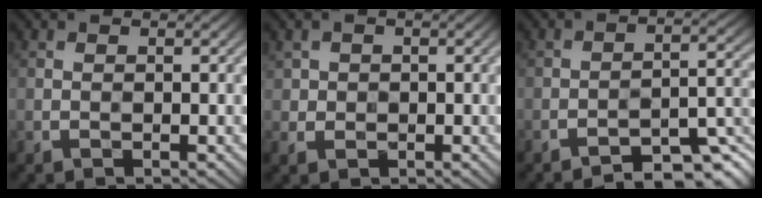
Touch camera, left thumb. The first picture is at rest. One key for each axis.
{"total": 2.0, "fx": 0.2, "fy": 2.0, "fz": -0.2, "tx": 0.006, "ty": -0.004, "tz": 0.006}
{"total": 7.0, "fx": -5.9, "fy": 1.2, "fz": 3.7, "tx": -0.048, "ty": 0.014, "tz": -0.087}